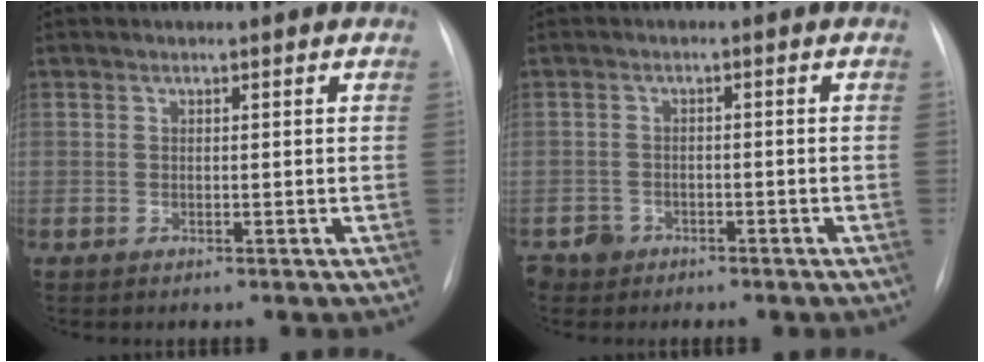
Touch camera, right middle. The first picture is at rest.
{"total": 3.0, "force": [-2.1, 2.1, -0.3], "torque": [0.004, 0.007, -0.037]}